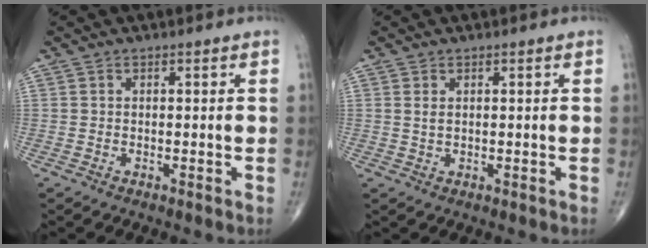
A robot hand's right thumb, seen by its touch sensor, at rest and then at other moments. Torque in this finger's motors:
{"motor_torque": [-0.36, -0.15, -0.18, -0.36, -0.02]}